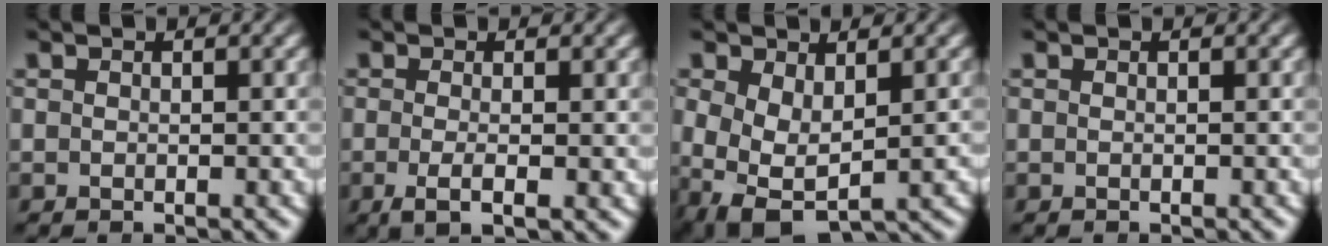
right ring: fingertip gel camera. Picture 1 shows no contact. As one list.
[{"total": 2.6, "force": [-0.9, 0.4, 2.4], "torque": [-0.042, -0.011, -0.010]}, {"total": 8.4, "force": [-2.1, 7.0, 4.2], "torque": [-0.112, -0.048, -0.018]}, {"total": 0.0}]